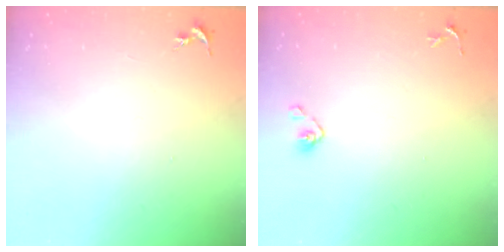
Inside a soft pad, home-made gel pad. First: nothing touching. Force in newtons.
{"total": 4.9, "press": 4.6, "slide": 1.8}